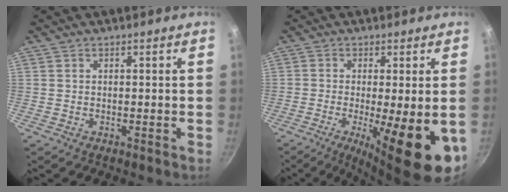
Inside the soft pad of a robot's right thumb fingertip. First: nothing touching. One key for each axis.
{"total": 14.5, "fx": -4.1, "fy": 3.7, "fz": 13.4, "tx": -0.197, "ty": -0.013, "tz": -0.054}